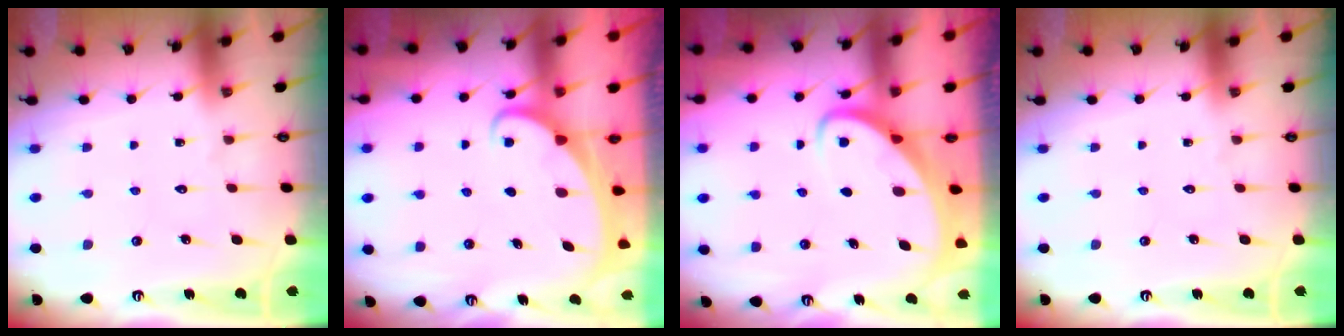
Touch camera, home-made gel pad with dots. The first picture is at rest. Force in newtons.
{"total": 2.0, "press": 2.0, "slide": 0.2}
{"total": 3.1, "press": 3.1, "slide": 0.4}
{"total": 0.0}